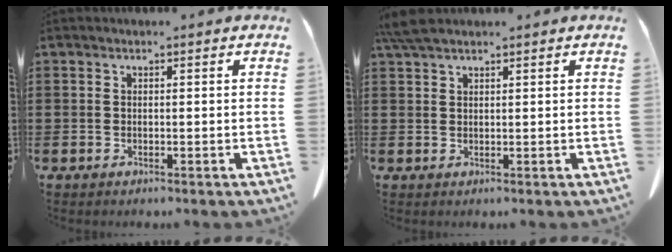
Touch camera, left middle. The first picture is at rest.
{"total": 3.3, "force": [2.5, 0.7, 2.1], "torque": [-0.047, 0.004, 0.048]}